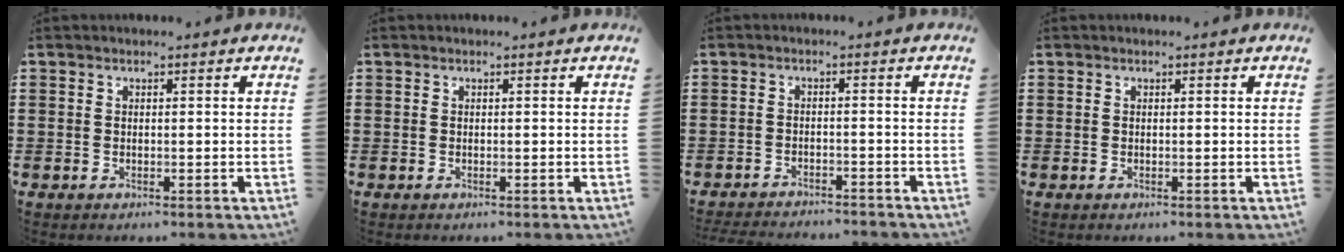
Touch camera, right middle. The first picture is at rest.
{"total": 0.0}
{"total": 2.7, "force": [-2.7, 0.0, 0.2], "torque": [-0.009, -0.003, -0.056]}
{"total": 0.0}